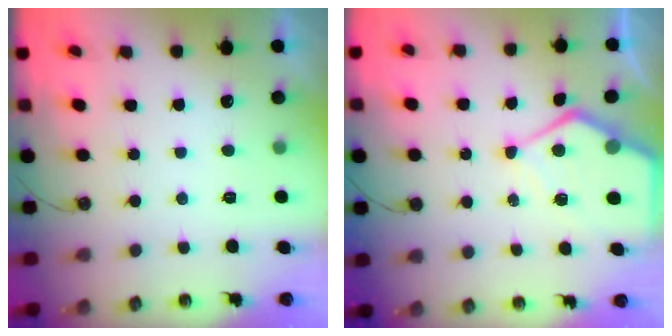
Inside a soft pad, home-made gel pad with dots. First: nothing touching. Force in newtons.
{"total": 10.8, "press": 10.7, "slide": 1.1}